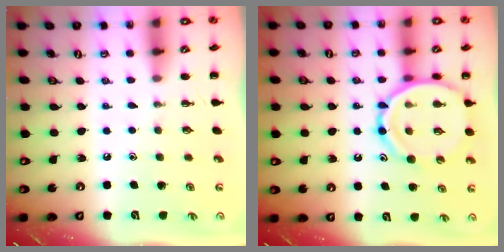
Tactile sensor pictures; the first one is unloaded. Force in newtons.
{"total": 14.9, "press": 14.4, "slide": 3.5}